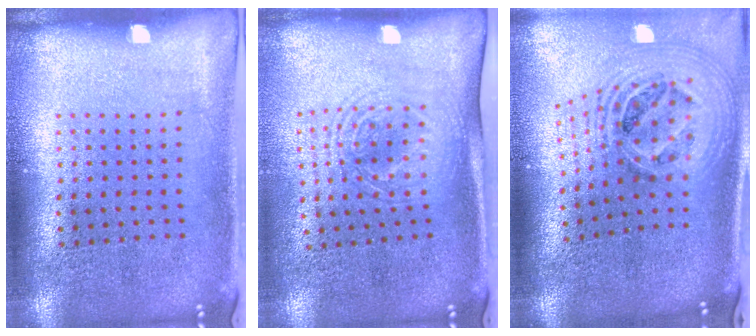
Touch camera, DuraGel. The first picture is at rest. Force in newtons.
{"total": 1.7, "press": 1.3, "slide": 1.0}
{"total": 2.7, "press": 2.0, "slide": 1.9}